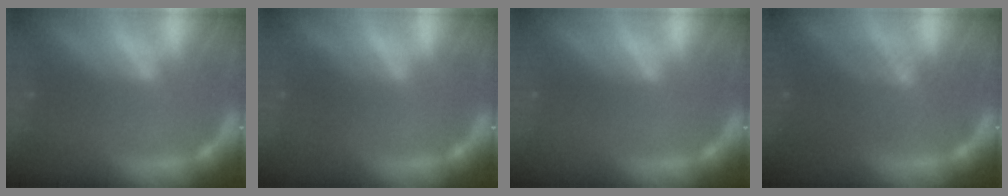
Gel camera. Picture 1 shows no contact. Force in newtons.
{"total": 1.5}
{"total": 0.0}
{"total": 6.1}